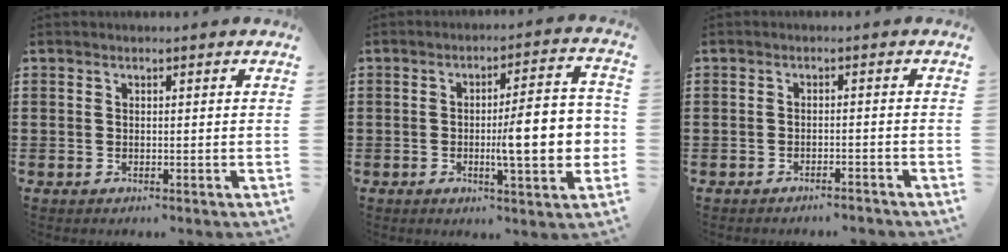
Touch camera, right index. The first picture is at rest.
{"total": 10.9, "force": [-1.2, 2.2, 10.6], "torque": [-0.155, -0.007, -0.025]}
{"total": 1.7, "force": [-1.7, -0.1, 0.4], "torque": [-0.009, 0.002, -0.034]}